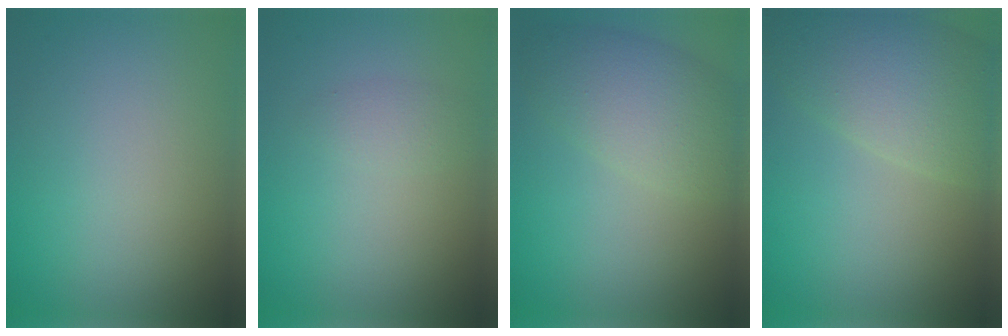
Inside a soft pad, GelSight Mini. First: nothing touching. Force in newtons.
{"total": 1.3, "press": 1.3, "slide": 0.1}
{"total": 5.5, "press": 5.5, "slide": 0.3}
{"total": 7.9, "press": 7.8, "slide": 0.8}